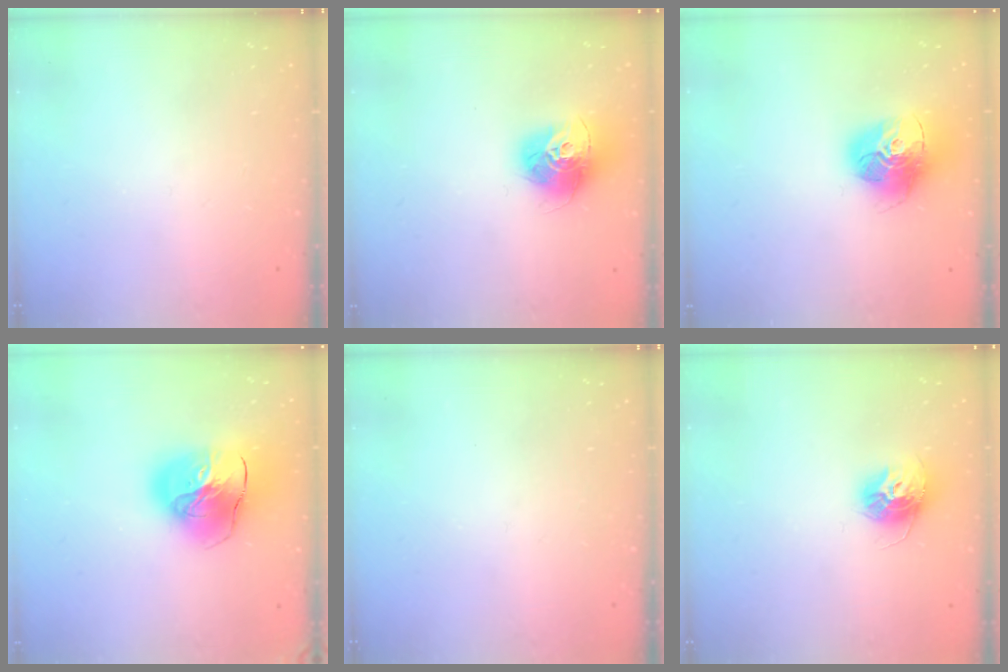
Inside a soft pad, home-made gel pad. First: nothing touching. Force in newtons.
{"total": 14.1, "press": 14.1, "slide": 1.3}
{"total": 16.5, "press": 16.4, "slide": 1.5}
{"total": 17.4, "press": 17.2, "slide": 2.3}
{"total": 0.0}
{"total": 11.9, "press": 11.9, "slide": 0.9}